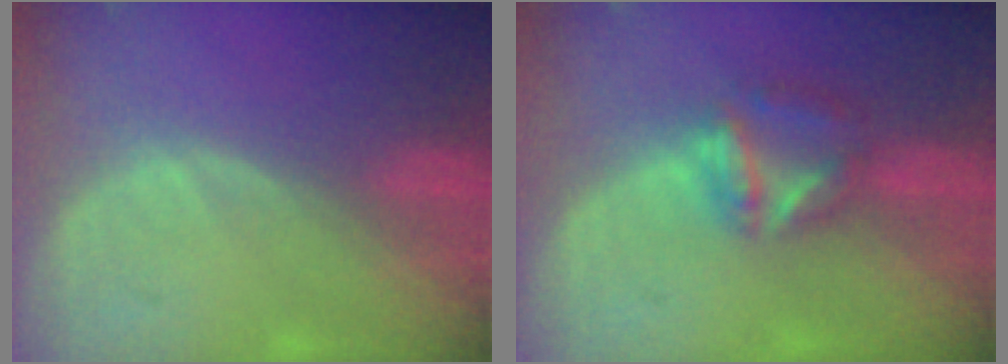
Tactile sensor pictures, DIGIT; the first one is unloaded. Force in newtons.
{"total": 6.0, "press": 5.4, "slide": 2.4}